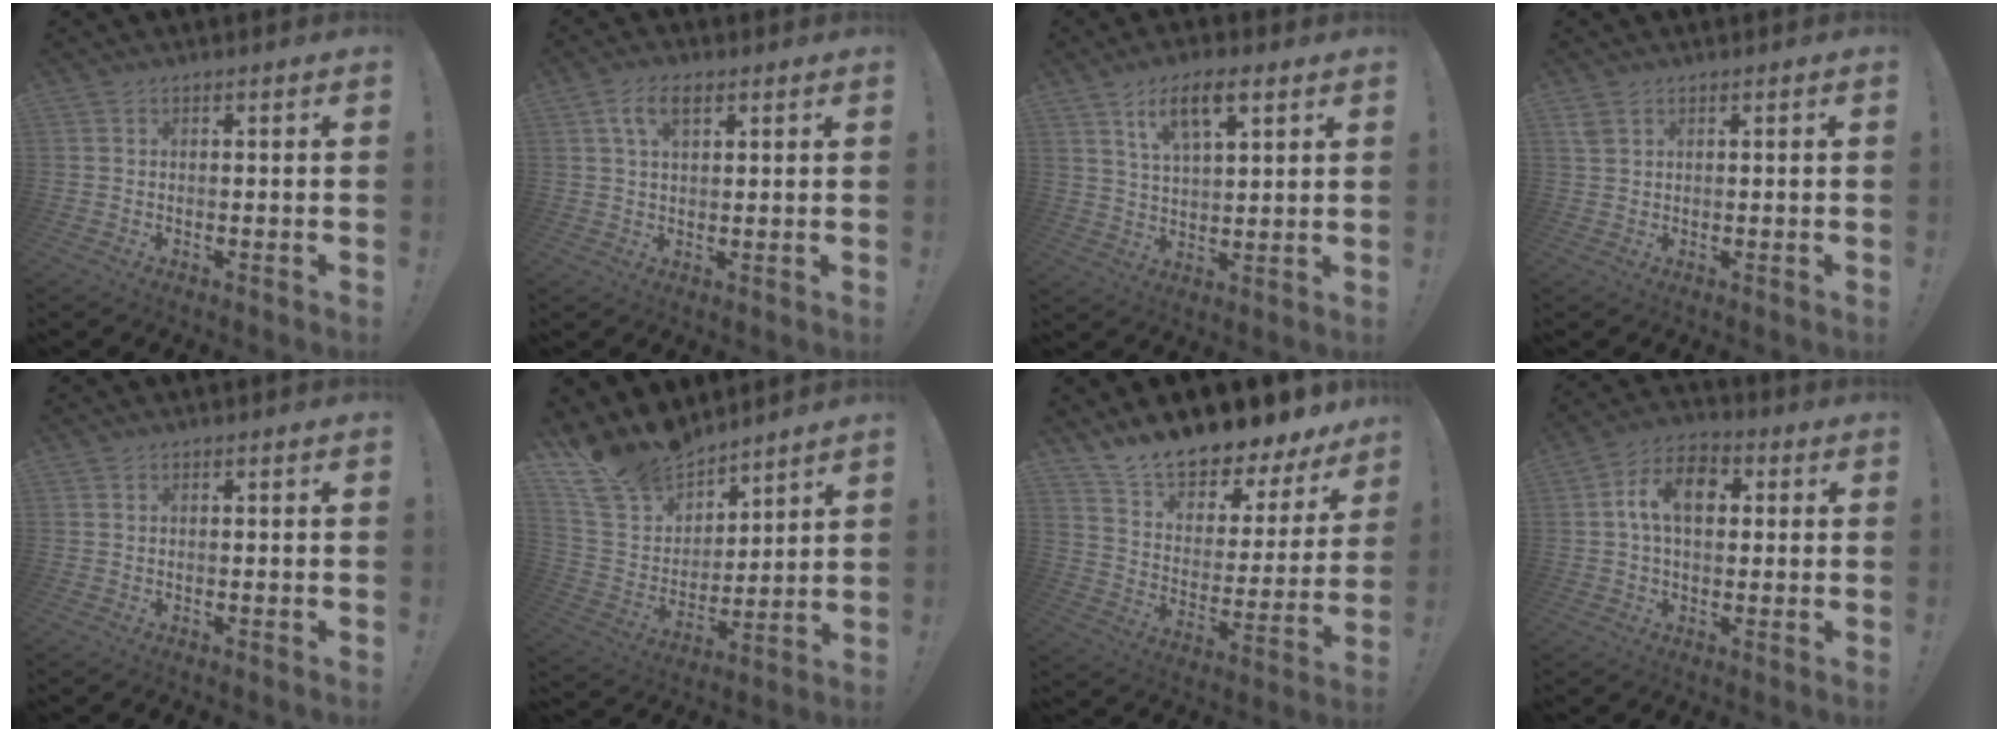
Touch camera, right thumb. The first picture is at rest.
{"total": 6.8, "force": [3.1, 3.6, 4.9], "torque": [-0.088, 0.005, 0.057]}
{"total": 9.8, "force": [5.6, 4.0, 7.0], "torque": [-0.114, -0.014, 0.099]}
{"total": 2.5, "force": [1.6, 1.4, 1.4], "torque": [-0.025, -0.004, 0.030]}
{"total": 0.0}
{"total": 15.7, "force": [13.5, 7.4, 2.7], "torque": [-0.071, -0.109, 0.258]}
{"total": 12.8, "force": [11.9, 2.8, 3.4], "torque": [-0.076, -0.110, 0.206]}
{"total": 11.9, "force": [2.4, 7.8, 8.7], "torque": [-0.139, 0.018, 0.046]}